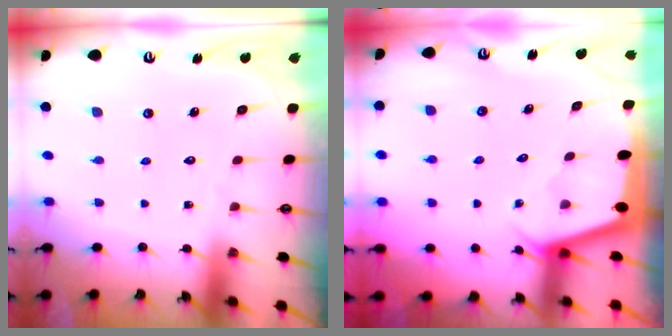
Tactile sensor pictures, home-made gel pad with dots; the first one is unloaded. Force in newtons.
{"total": 2.7, "press": 2.7, "slide": 0.2}